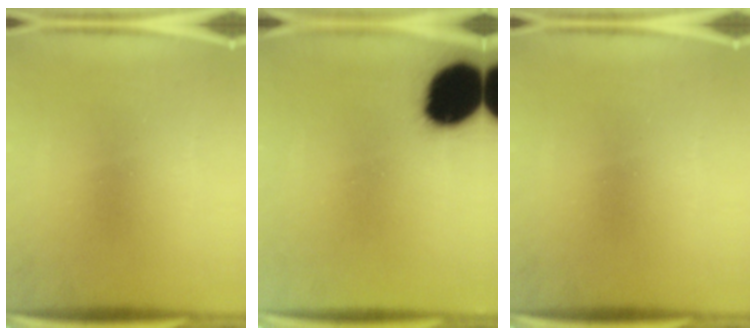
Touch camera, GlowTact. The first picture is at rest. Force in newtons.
{"total": 18.9}
{"total": 0.0}